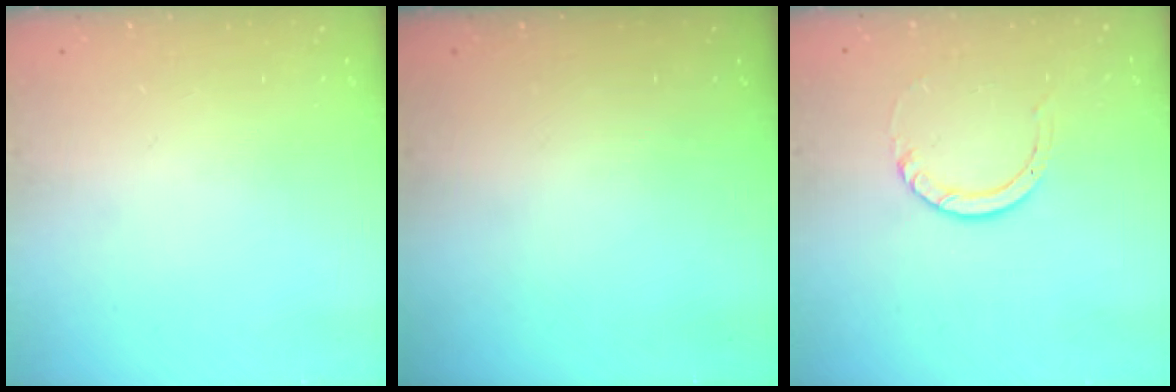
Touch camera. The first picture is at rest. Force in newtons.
{"total": 0.0}
{"total": 3.0, "press": 3.0, "slide": 0.3}